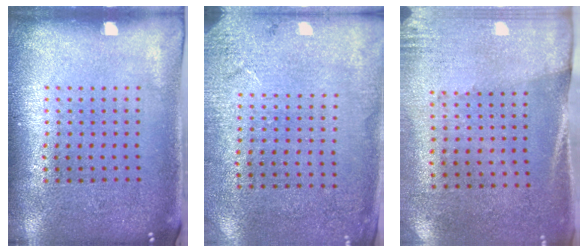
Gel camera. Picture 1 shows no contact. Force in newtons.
{"total": 2.6, "press": 2.3, "slide": 1.0}
{"total": 2.7, "press": 2.4, "slide": 1.4}